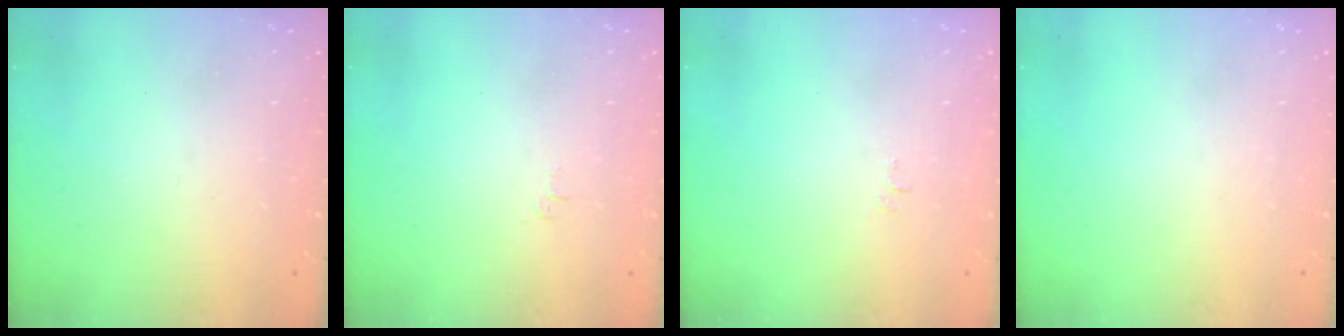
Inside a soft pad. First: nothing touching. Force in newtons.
{"total": 3.3, "press": 3.3, "slide": 0.5}
{"total": 4.0, "press": 3.9, "slide": 0.3}
{"total": 0.0}